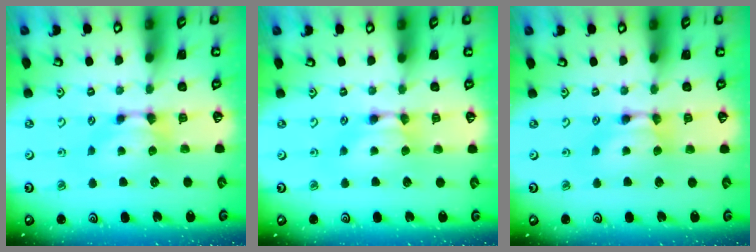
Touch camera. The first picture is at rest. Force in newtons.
{"total": 1.5, "press": 1.5, "slide": 0.2}
{"total": 1.6, "press": 1.6, "slide": 0.1}